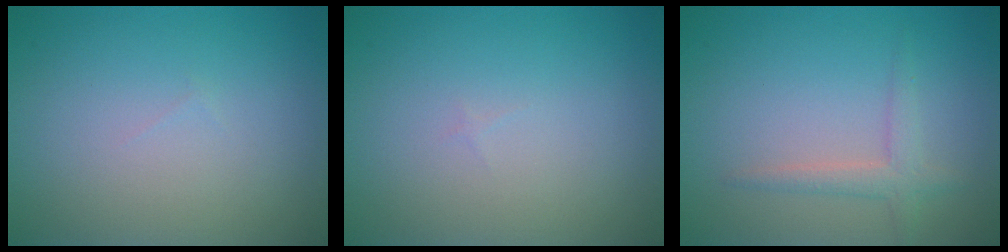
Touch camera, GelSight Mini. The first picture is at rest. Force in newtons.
{"total": 0.0}
{"total": 1.9, "press": 1.9, "slide": 0.1}